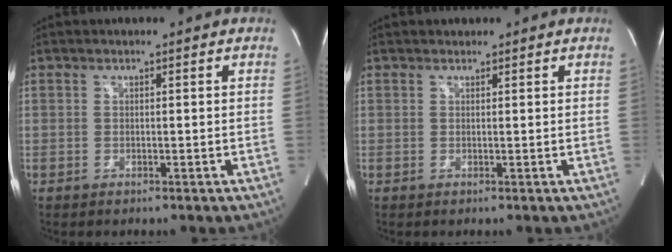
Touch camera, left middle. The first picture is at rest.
{"total": 0.7, "force": [0.6, 0.3, 0.0], "torque": [-0.008, 0.004, 0.010]}